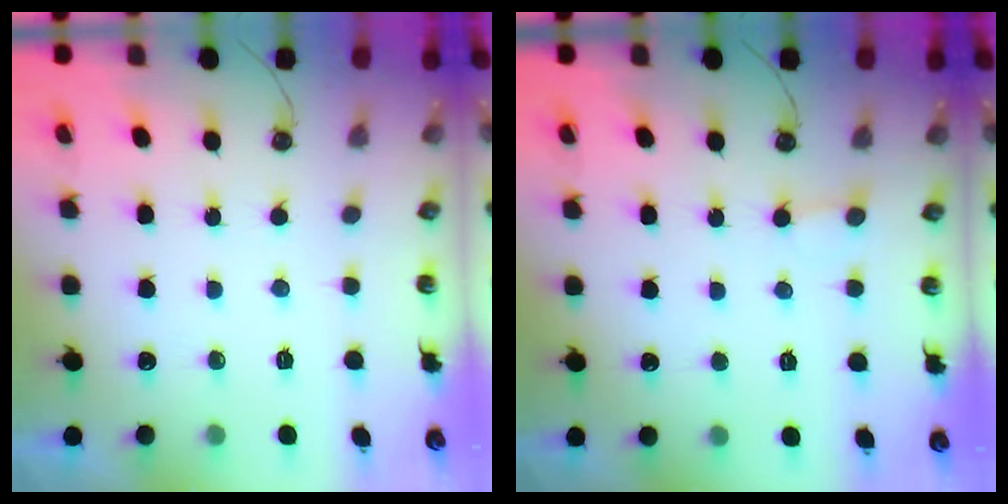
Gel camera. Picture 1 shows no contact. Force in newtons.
{"total": 2.3, "press": 2.3, "slide": 0.2}